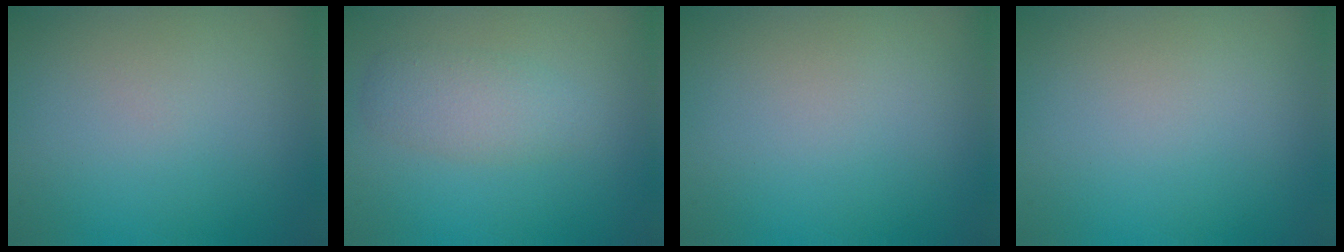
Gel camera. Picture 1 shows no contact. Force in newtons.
{"total": 2.5, "press": 2.5, "slide": 0.0}
{"total": 0.0}
{"total": 0.0}